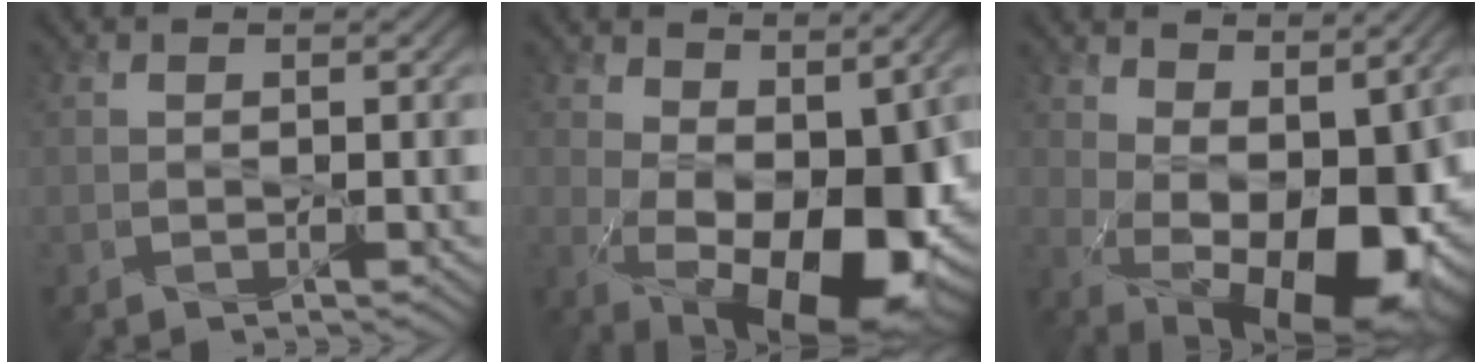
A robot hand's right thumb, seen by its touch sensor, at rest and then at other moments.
{"total": 13.1, "force": [-0.1, 7.1, 11.0], "torque": [-0.175, -0.015, 0.012]}
{"total": 12.9, "force": [1.1, 7.1, 10.7], "torque": [-0.165, -0.013, 0.040]}